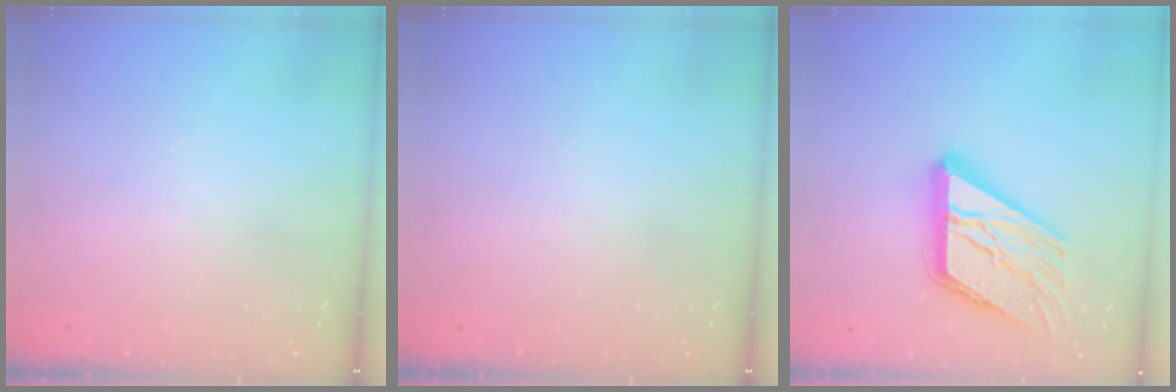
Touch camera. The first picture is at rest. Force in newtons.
{"total": 0.0}
{"total": 19.0, "press": 18.9, "slide": 1.9}